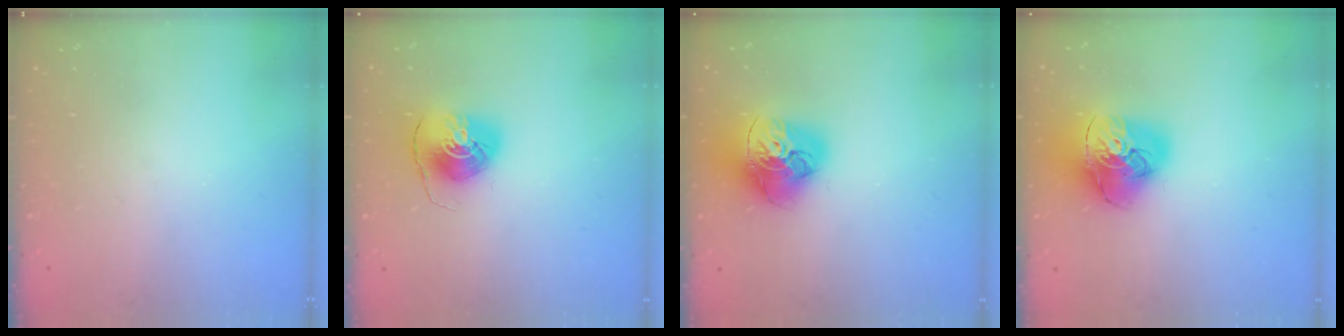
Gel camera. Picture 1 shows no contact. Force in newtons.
{"total": 7.6, "press": 7.6, "slide": 0.3}
{"total": 17.4, "press": 17.3, "slide": 1.8}
{"total": 18.6, "press": 18.5, "slide": 2.0}